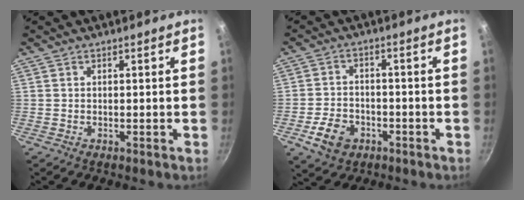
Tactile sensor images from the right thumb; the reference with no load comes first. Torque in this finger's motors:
{"motor_torque": [0.47, 1.19, 0.07, 0.15, 0.00]}